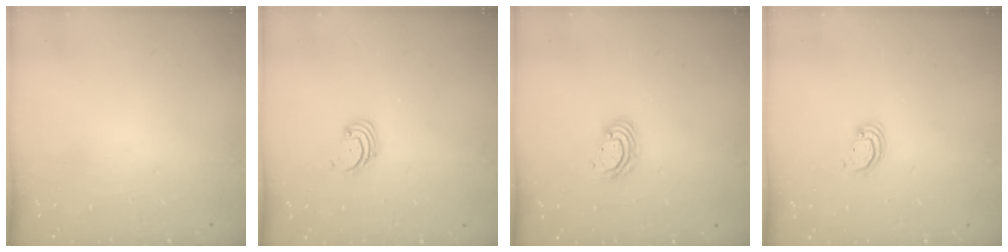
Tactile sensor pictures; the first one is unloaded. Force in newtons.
{"total": 1.7, "press": 1.6, "slide": 0.2}
{"total": 5.1, "press": 5.1, "slide": 0.4}
{"total": 2.8, "press": 2.8, "slide": 0.2}